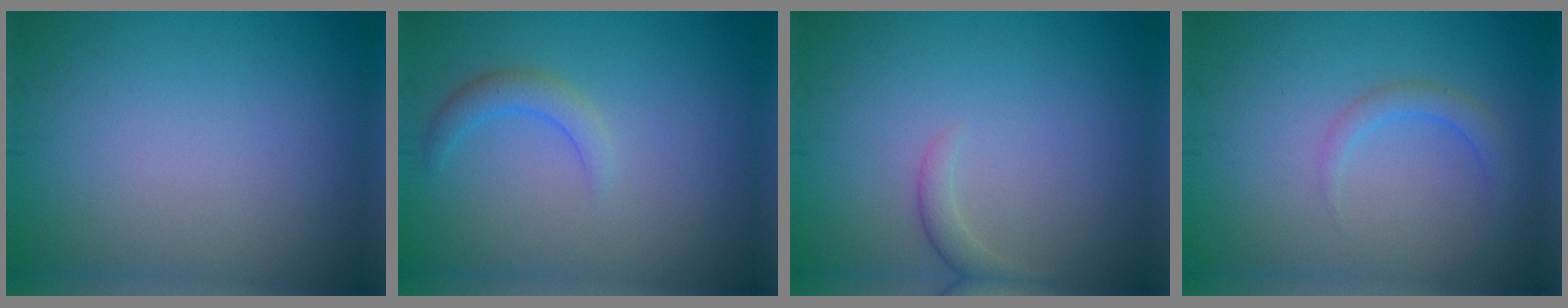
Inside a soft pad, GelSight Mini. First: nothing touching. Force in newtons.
{"total": 1.9, "press": 1.9, "slide": 0.2}
{"total": 1.4, "press": 1.4, "slide": 0.1}
{"total": 1.8, "press": 1.8, "slide": 0.0}